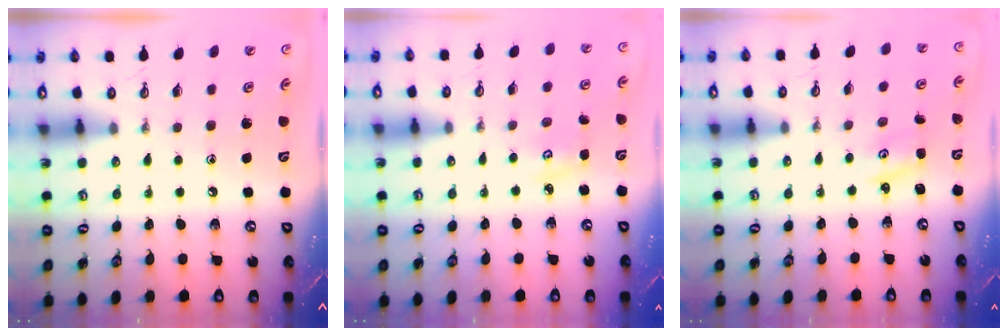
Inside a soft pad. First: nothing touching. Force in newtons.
{"total": 3.0, "press": 3.0, "slide": 0.3}
{"total": 2.0, "press": 2.0, "slide": 0.2}